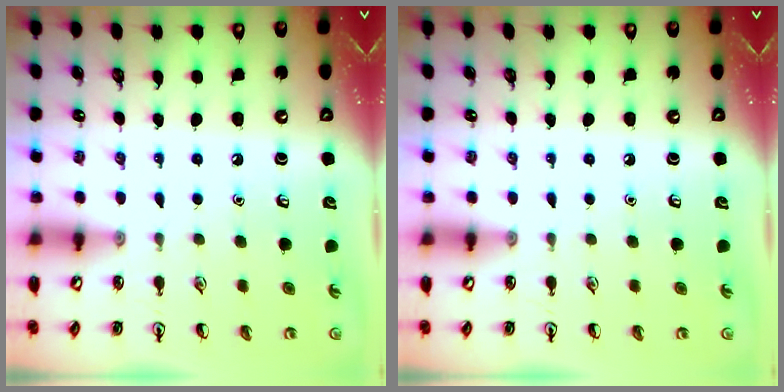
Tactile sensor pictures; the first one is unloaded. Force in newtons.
{"total": 0.0}